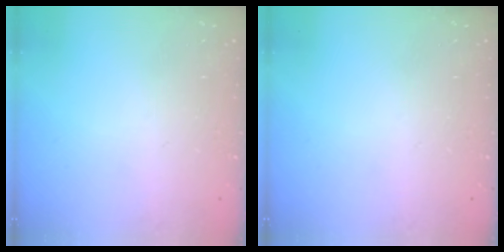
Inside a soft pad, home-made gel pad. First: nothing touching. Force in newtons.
{"total": 0.0}